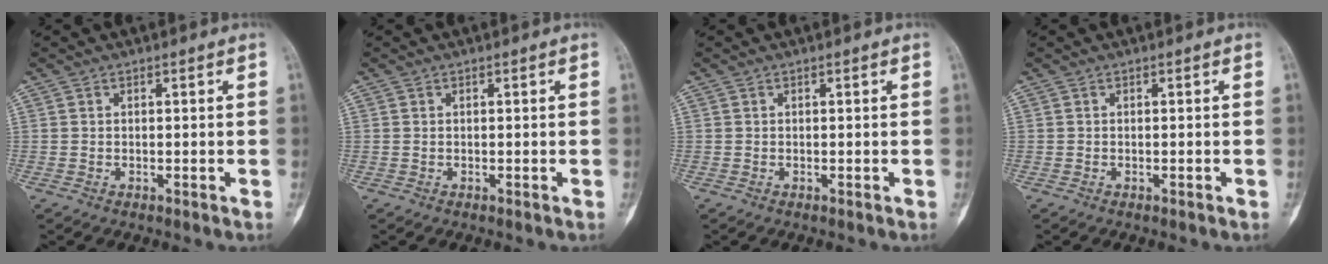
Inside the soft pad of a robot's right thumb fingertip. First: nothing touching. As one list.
[{"total": 0.0}, {"total": 0.0}, {"total": 0.0}]